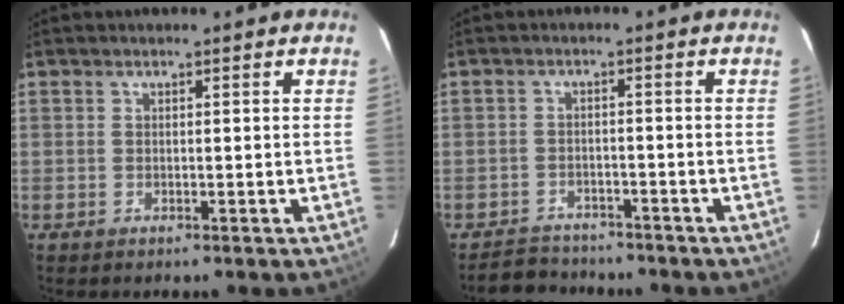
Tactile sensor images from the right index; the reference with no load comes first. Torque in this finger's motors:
{"motor_torque": [0.04, -0.15, -0.33, -0.07]}